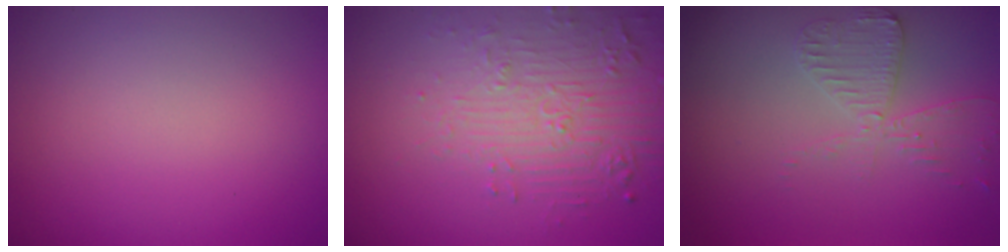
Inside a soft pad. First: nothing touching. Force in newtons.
{"total": 5.7, "press": 3.7, "slide": 4.4}
{"total": 2.9, "press": 2.8, "slide": 0.6}